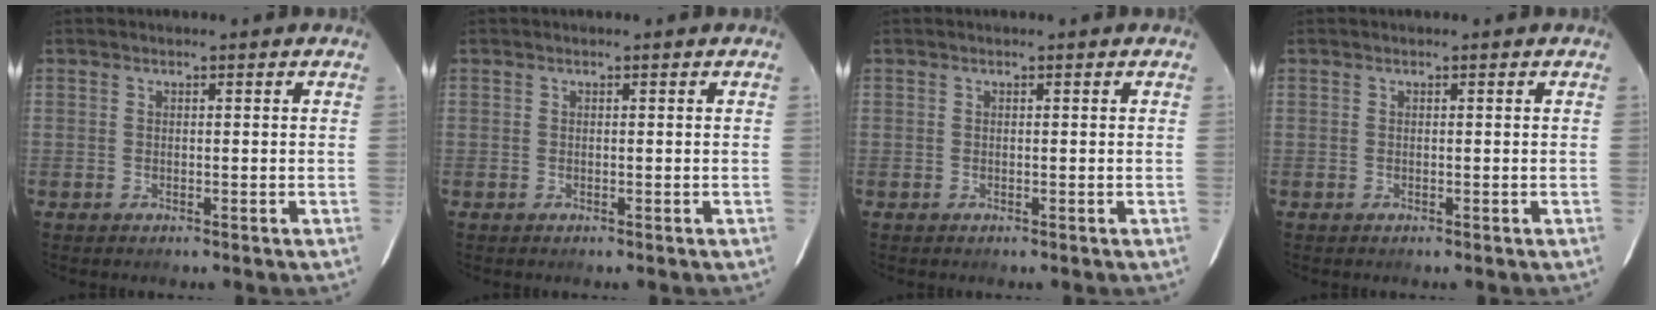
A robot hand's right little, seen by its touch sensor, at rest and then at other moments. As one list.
[{"total": 0.0}, {"total": 0.0}, {"total": 0.0}]